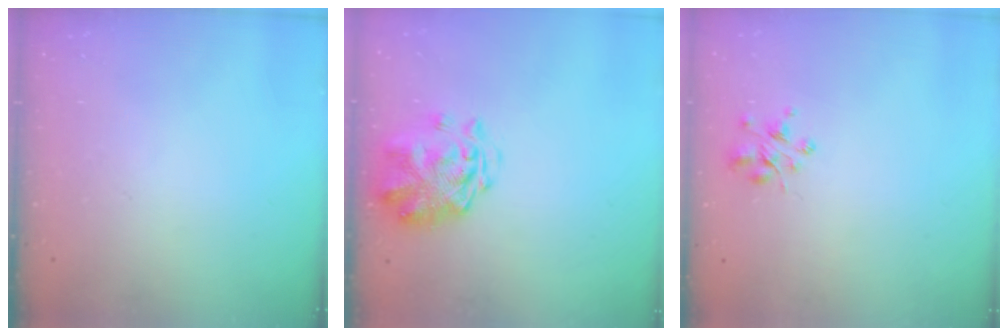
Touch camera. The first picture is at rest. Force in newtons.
{"total": 3.5, "press": 3.1, "slide": 1.5}
{"total": 3.1, "press": 3.1, "slide": 0.5}